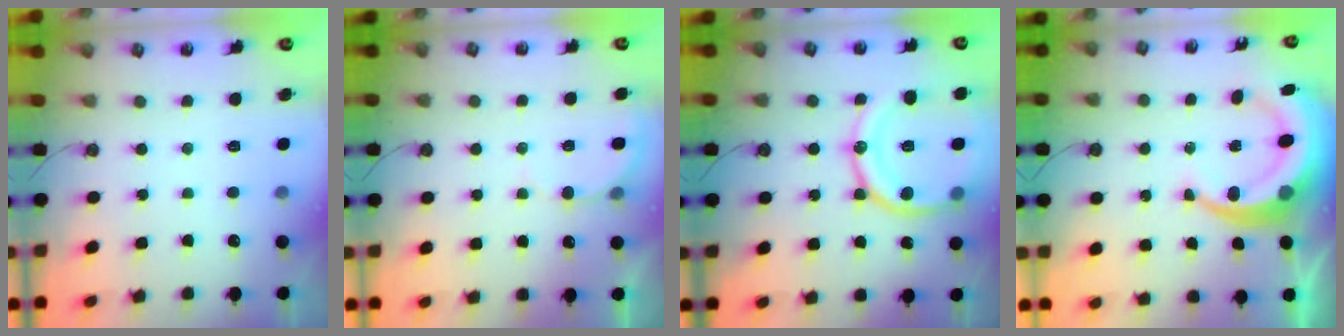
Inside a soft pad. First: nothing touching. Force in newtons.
{"total": 4.6, "press": 4.5, "slide": 0.4}
{"total": 19.9, "press": 19.8, "slide": 2.1}
{"total": 13.3, "press": 13.1, "slide": 2.8}